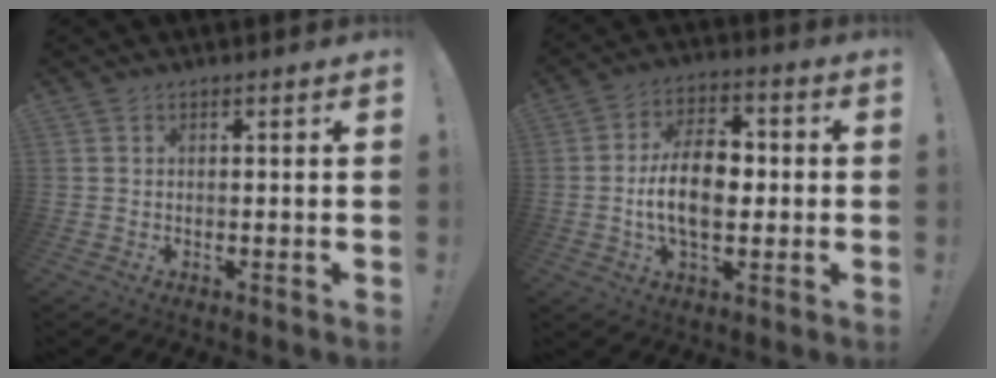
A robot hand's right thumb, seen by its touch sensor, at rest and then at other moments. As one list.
[{"total": 13.6, "force": [-1.0, 8.2, 10.9], "torque": [-0.204, 0.011, -0.021]}]